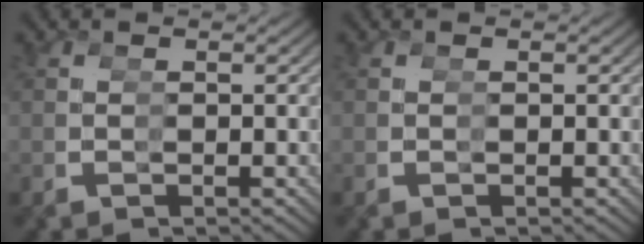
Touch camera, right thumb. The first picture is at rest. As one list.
[{"total": 0.0}]